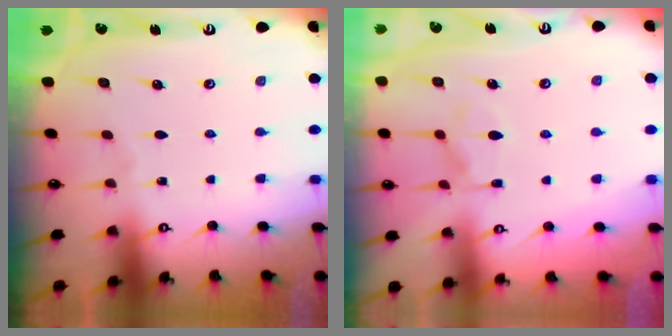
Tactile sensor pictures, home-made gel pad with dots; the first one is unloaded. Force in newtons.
{"total": 1.9, "press": 1.4, "slide": 1.2}